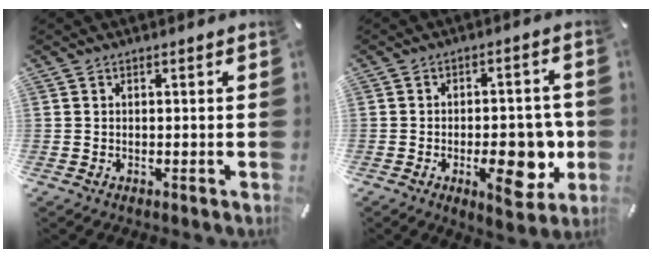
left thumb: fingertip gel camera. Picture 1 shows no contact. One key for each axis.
{"total": 14.3, "fx": -3.2, "fy": 6.8, "fz": 12.2, "tx": -0.148, "ty": 0.002, "tz": -0.039}